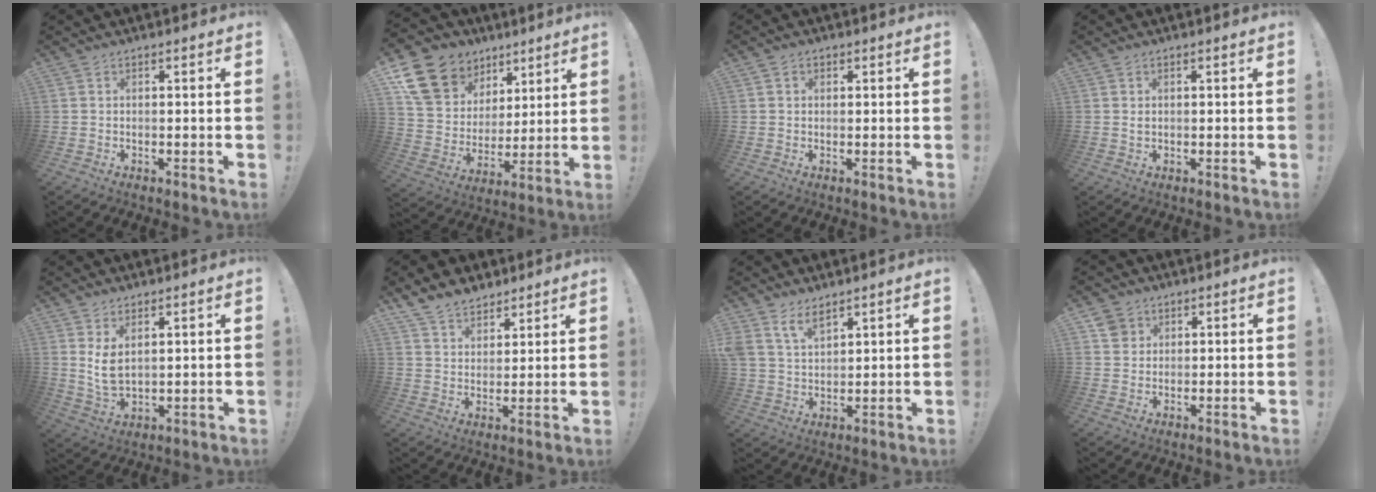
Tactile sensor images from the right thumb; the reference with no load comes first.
{"total": 17.2, "force": [10.3, 12.4, 6.0], "torque": [-0.106, -0.061, 0.219]}
{"total": 1.4, "force": [0.3, 1.3, 0.5], "torque": [-0.002, 0.000, 0.004]}
{"total": 0.7, "force": [0.1, 0.4, 0.5], "torque": [-0.009, 0.001, 0.002]}
{"total": 6.8, "force": [2.8, 3.5, 5.1], "torque": [-0.096, -0.019, 0.052]}
{"total": 8.7, "force": [7.0, 4.8, 1.8], "torque": [-0.039, -0.049, 0.139]}
{"total": 7.5, "force": [5.7, 3.6, 3.3], "torque": [-0.072, -0.023, 0.111]}
{"total": 4.1, "force": [2.1, 3.5, 0.7], "torque": [-0.010, -0.005, 0.039]}